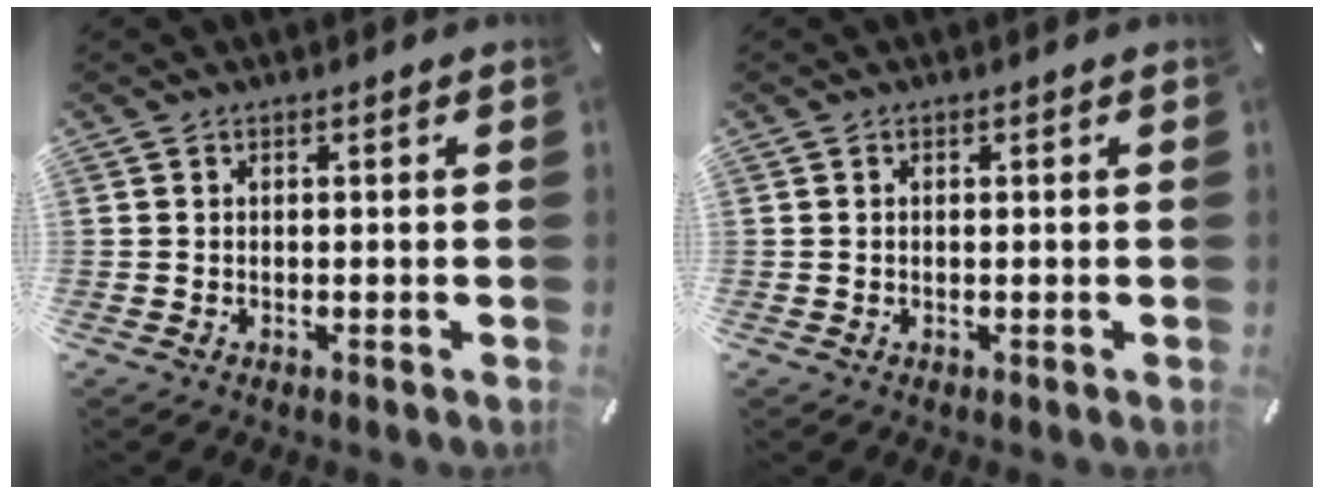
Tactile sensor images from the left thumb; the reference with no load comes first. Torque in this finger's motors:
{"motor_torque": [-0.06, 0.21, -0.01, -0.02, 0.01]}